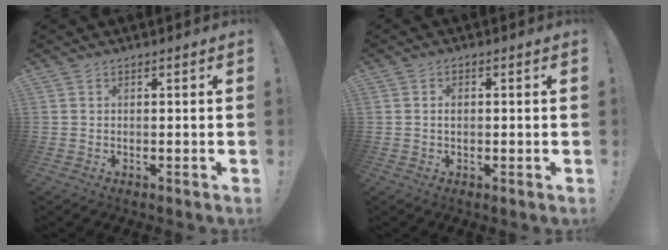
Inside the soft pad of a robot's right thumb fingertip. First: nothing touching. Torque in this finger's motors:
{"motor_torque": [0.24, -0.38, -0.03, 0.19, -0.01]}